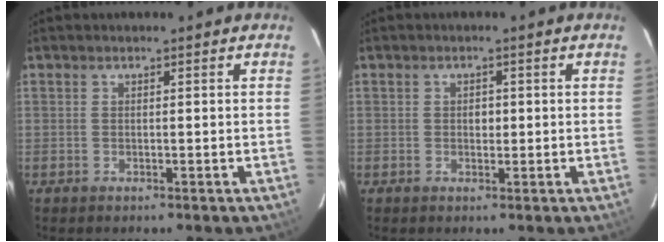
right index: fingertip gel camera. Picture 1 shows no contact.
{"total": 1.4, "force": [0.0, 1.2, 0.7], "torque": [-0.012, 0.005, -0.001]}